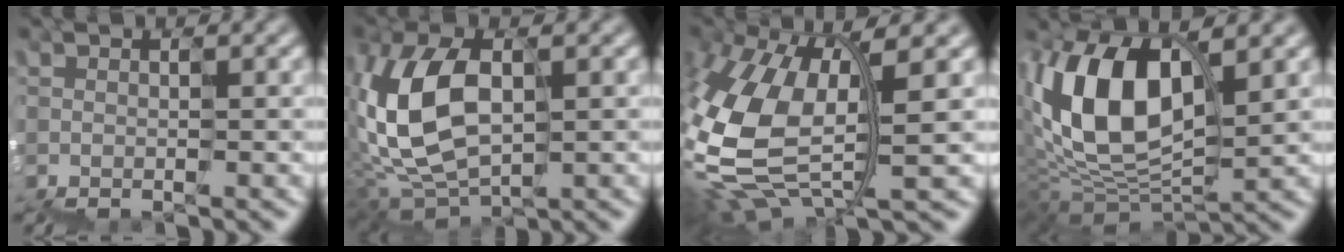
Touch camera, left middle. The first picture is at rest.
{"total": 7.7, "force": [1.1, 4.8, 5.9], "torque": [-0.163, 0.015, 0.020]}
{"total": 9.1, "force": [0.1, 4.6, 7.9], "torque": [-0.217, -0.014, 0.009]}
{"total": 9.6, "force": [2.4, 5.6, 7.5], "torque": [-0.163, 0.020, 0.037]}